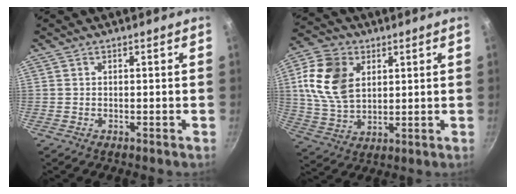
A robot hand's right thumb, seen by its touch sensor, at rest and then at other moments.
{"total": 14.4, "force": [3.8, 10.0, 9.6], "torque": [-0.171, -0.009, 0.074]}